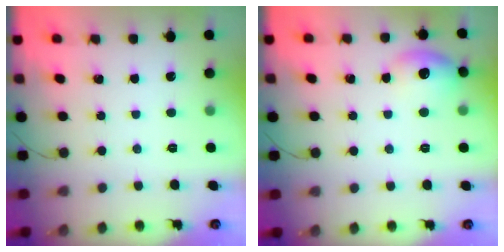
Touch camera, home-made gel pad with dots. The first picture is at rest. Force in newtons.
{"total": 9.8, "press": 9.0, "slide": 4.0}